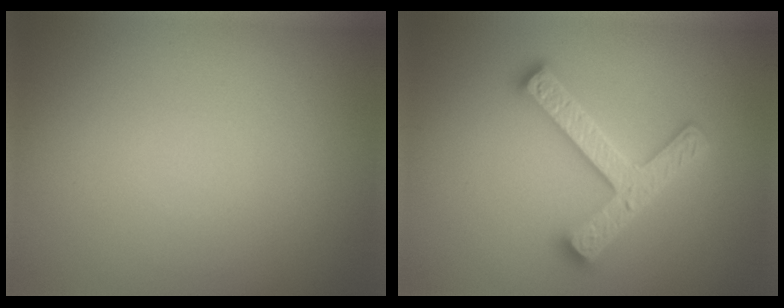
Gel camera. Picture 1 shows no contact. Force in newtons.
{"total": 4.5, "press": 4.4, "slide": 0.8}